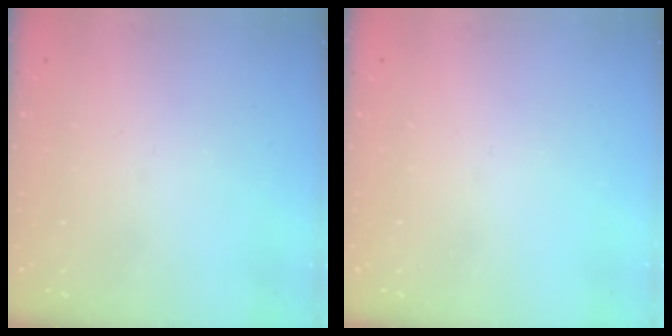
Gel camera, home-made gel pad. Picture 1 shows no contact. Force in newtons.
{"total": 0.0}